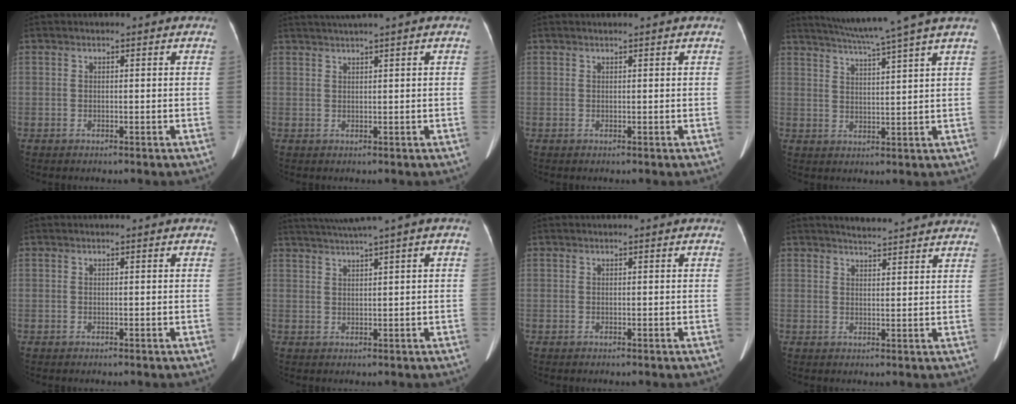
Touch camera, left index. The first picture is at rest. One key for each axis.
{"total": 3.1, "fx": 2.3, "fy": -1.0, "fz": 1.7, "tx": -0.031, "ty": 0.015, "tz": 0.048}
{"total": 0.7, "fx": 0.6, "fy": -0.1, "fz": 0.3, "tx": -0.005, "ty": 0.009, "tz": 0.016}
{"total": 10.9, "fx": 9.0, "fy": -2.4, "fz": 5.7, "tx": -0.096, "ty": -0.003, "tz": 0.130}
{"total": 0.0}
{"total": 5.3, "fx": 3.7, "fy": -1.2, "fz": 3.6, "tx": -0.067, "ty": 0.022, "tz": 0.071}
{"total": 0.0}
{"total": 8.7, "fx": 8.3, "fy": 0.7, "fz": 2.6, "tx": -0.037, "ty": 0.014, "tz": 0.094}